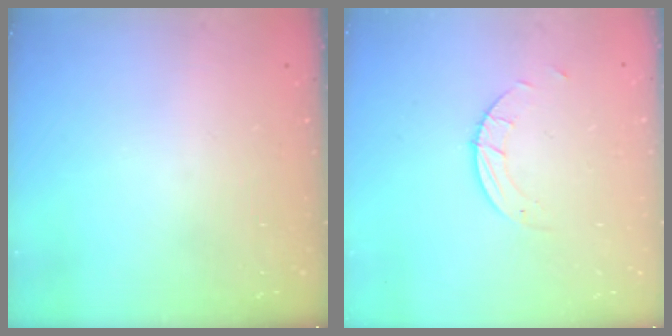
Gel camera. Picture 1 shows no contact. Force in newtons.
{"total": 1.9, "press": 1.9, "slide": 0.1}